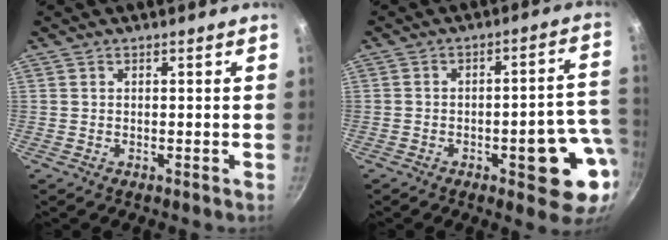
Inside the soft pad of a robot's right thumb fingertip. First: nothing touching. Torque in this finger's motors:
{"motor_torque": [1.55, 1.64, 1.56, -0.32, 0.25]}